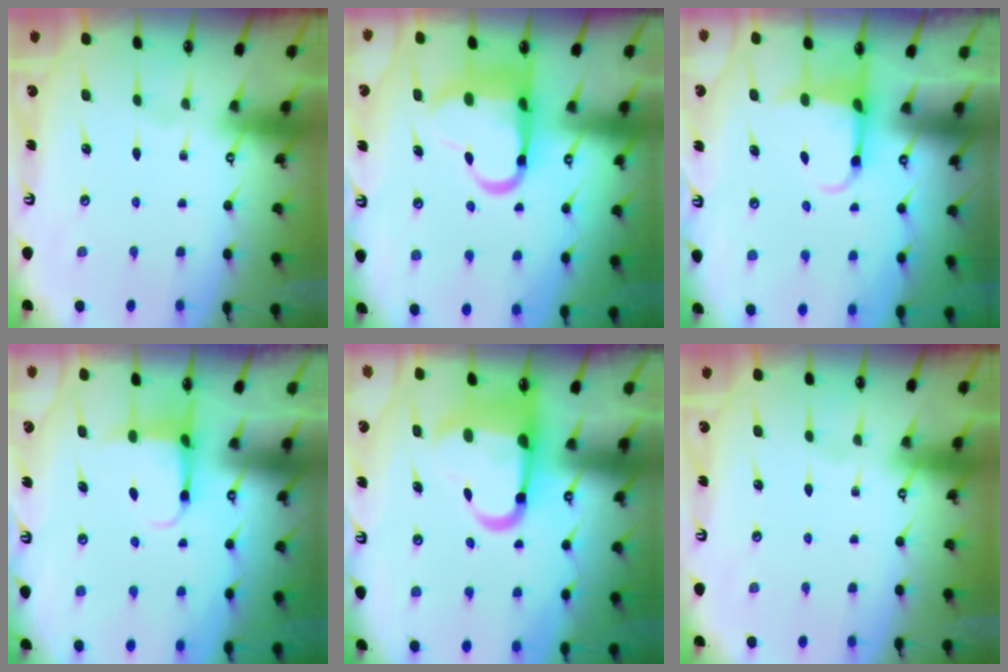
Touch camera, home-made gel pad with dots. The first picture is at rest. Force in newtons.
{"total": 12.7, "press": 12.5, "slide": 2.3}
{"total": 3.9, "press": 3.7, "slide": 1.2}
{"total": 3.9, "press": 3.8, "slide": 0.6}
{"total": 10.3, "press": 9.9, "slide": 3.0}
{"total": 0.0}